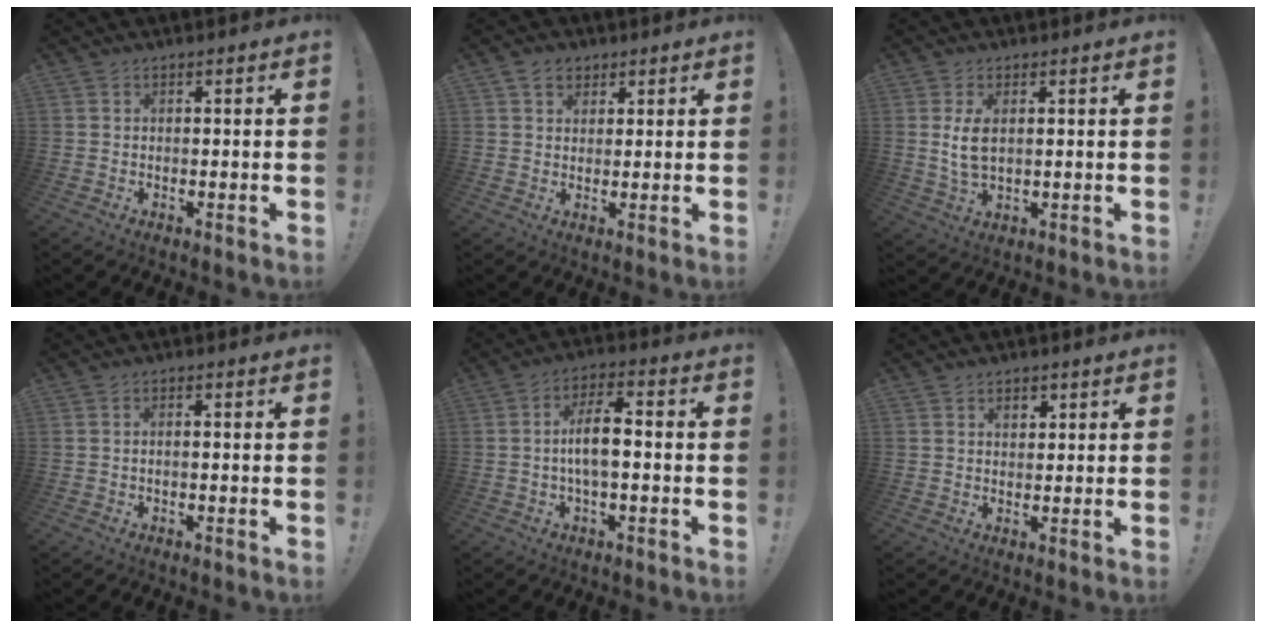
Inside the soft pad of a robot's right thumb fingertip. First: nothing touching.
{"total": 5.1, "force": [2.8, 3.7, 2.0], "torque": [-0.033, -0.003, 0.053]}
{"total": 6.0, "force": [1.3, 3.2, 4.9], "torque": [-0.081, -0.009, 0.018]}
{"total": 1.2, "force": [-0.6, 0.1, 1.1], "torque": [-0.018, 0.001, -0.010]}
{"total": 8.7, "force": [-0.8, 3.3, 8.0], "torque": [-0.142, 0.008, -0.018]}
{"total": 2.4, "force": [1.6, 1.4, 1.1], "torque": [0.000, -0.009, 0.025]}